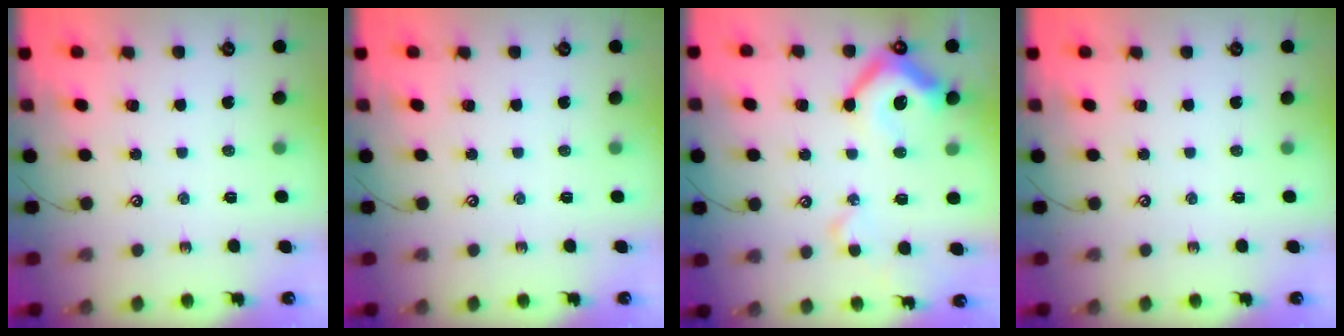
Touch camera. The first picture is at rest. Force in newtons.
{"total": 0.0}
{"total": 10.8, "press": 10.6, "slide": 1.9}
{"total": 0.0}